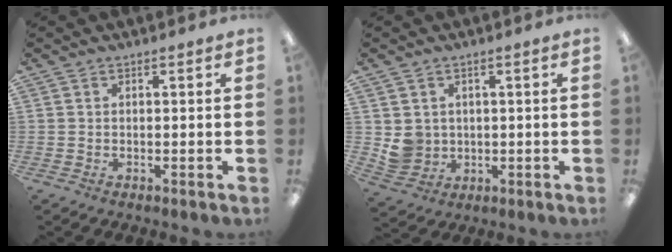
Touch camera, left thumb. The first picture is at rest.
{"total": 5.1, "force": [1.5, 4.8, 0.9], "torque": [-0.015, 0.001, 0.034]}